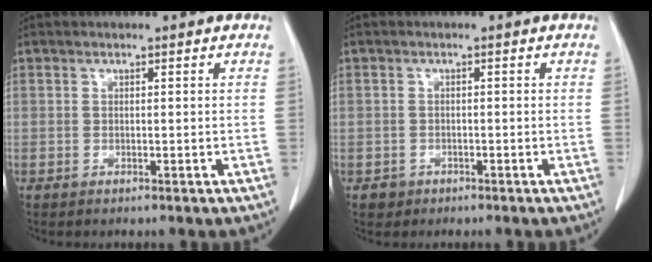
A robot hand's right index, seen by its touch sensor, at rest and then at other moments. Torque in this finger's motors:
{"motor_torque": [-0.28, -0.04, -0.78, -0.13]}